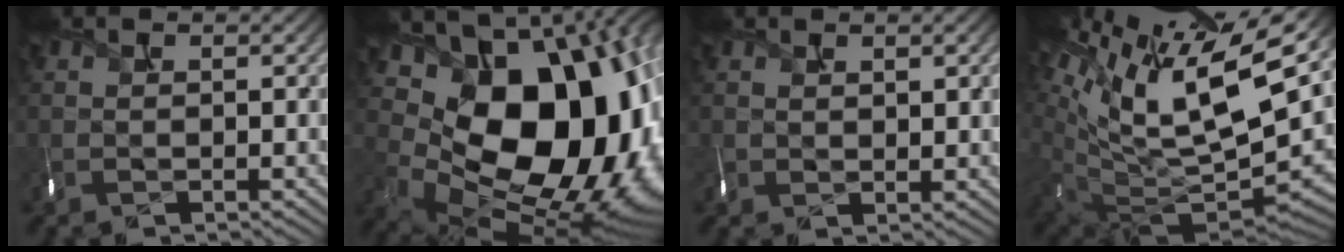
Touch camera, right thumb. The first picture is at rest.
{"total": 20.3, "force": [3.0, 13.9, 14.5], "torque": [-0.233, -0.032, 0.090]}
{"total": 2.1, "force": [1.2, 1.1, 1.3], "torque": [-0.030, 0.000, 0.030]}
{"total": 16.3, "force": [7.1, 7.2, 12.8], "torque": [-0.241, -0.003, 0.142]}